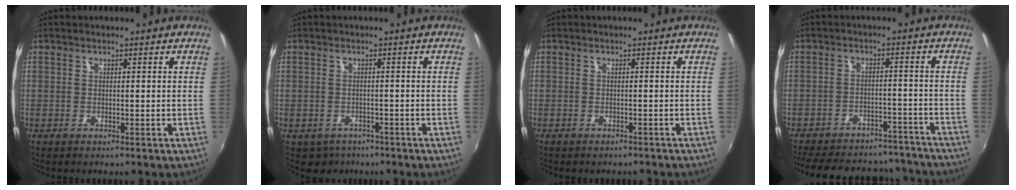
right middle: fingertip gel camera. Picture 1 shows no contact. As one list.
[{"total": 3.4, "force": [-2.2, 2.6, 0.5], "torque": [-0.019, -0.005, -0.029]}, {"total": 2.3, "force": [-2.0, 0.9, 0.6], "torque": [-0.015, -0.010, -0.025]}, {"total": 24.4, "force": [-21.2, 8.9, 8.2], "torque": [-0.180, 0.036, -0.261]}]